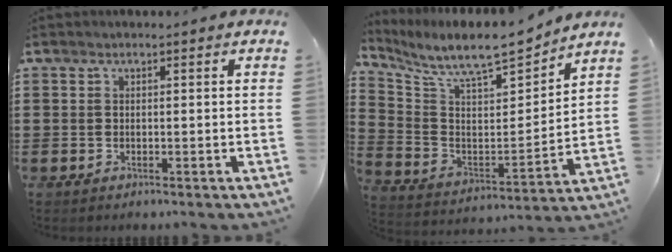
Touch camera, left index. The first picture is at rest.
{"total": 8.8, "force": [8.0, 1.3, 3.4], "torque": [-0.103, -0.057, 0.135]}